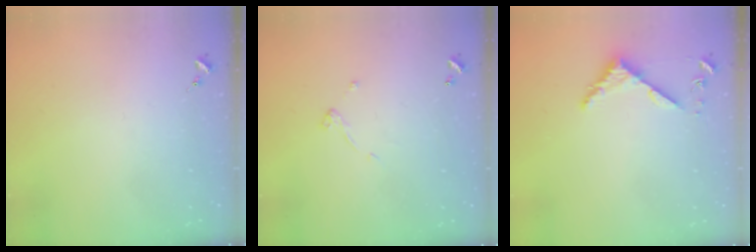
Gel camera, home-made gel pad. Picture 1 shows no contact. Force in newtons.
{"total": 4.4, "press": 4.4, "slide": 0.2}
{"total": 4.3, "press": 4.3, "slide": 0.4}